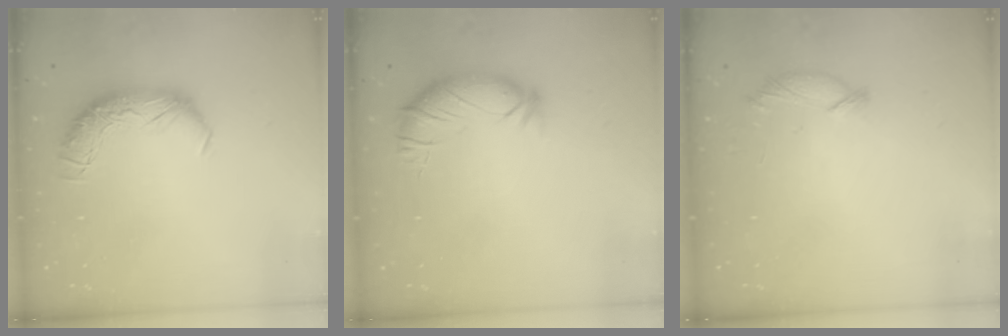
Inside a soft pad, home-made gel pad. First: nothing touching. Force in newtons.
{"total": 3.0, "press": 2.3, "slide": 1.9}
{"total": 5.7, "press": 5.6, "slide": 0.8}